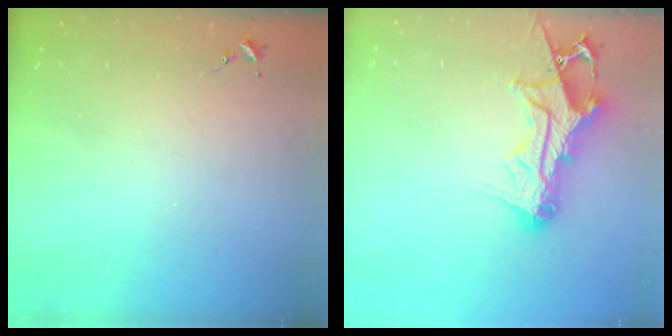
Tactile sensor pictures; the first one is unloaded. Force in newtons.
{"total": 14.6, "press": 14.6, "slide": 1.4}